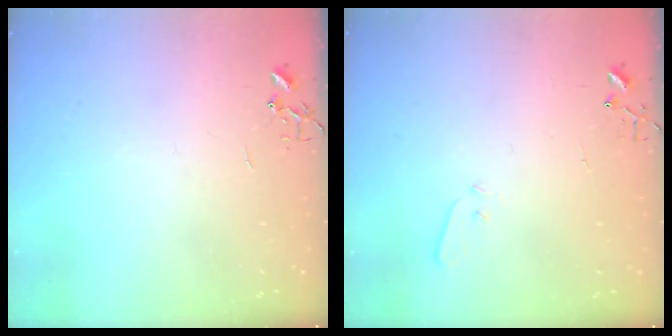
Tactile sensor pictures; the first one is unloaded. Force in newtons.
{"total": 3.6, "press": 3.5, "slide": 0.6}